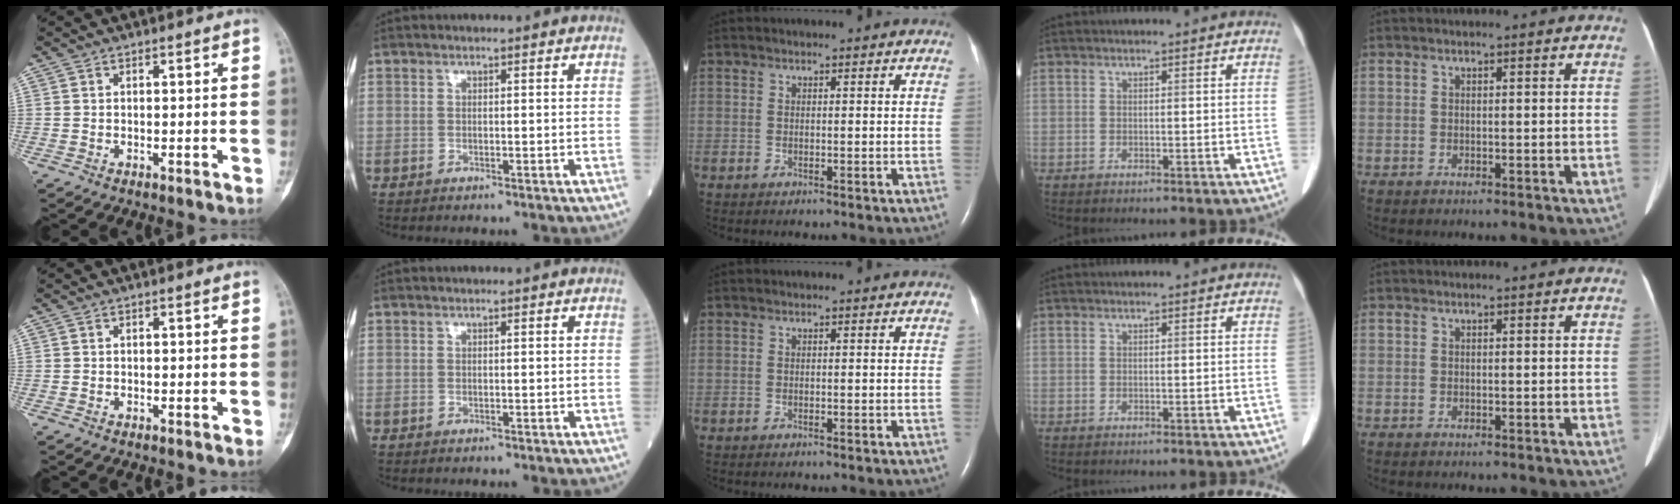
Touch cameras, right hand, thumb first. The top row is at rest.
{}